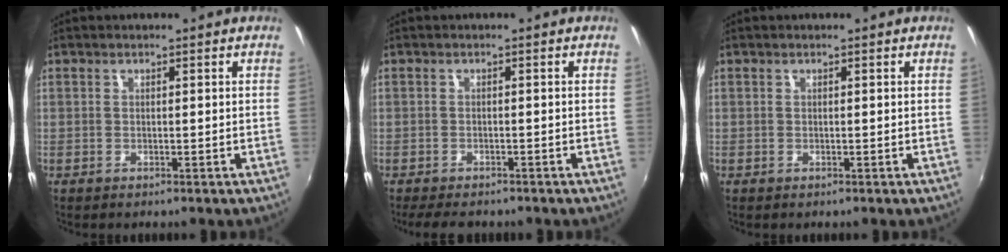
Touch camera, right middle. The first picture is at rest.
{"total": 5.6, "force": [-4.6, 1.8, 2.5], "torque": [-0.058, -0.020, -0.074]}
{"total": 0.0}